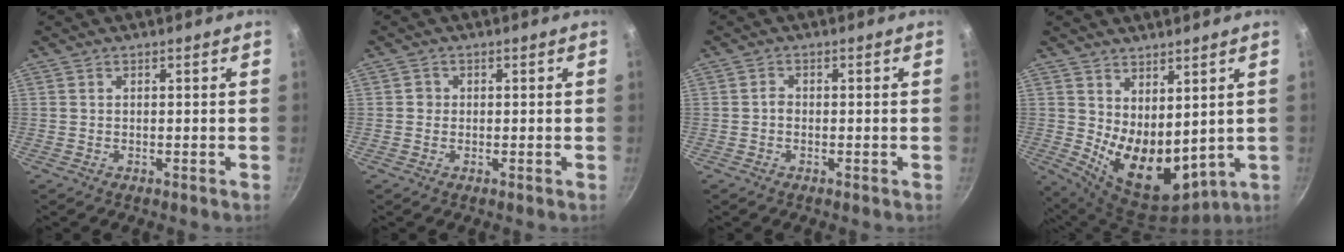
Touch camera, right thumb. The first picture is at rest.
{"total": 1.2, "force": [-0.1, 1.2, 0.2], "torque": [0.002, 0.002, -0.005]}
{"total": 1.1, "force": [-0.4, 0.8, 0.6], "torque": [-0.010, 0.005, -0.009]}
{"total": 12.5, "force": [2.8, 7.2, 9.8], "torque": [-0.126, -0.049, 0.073]}